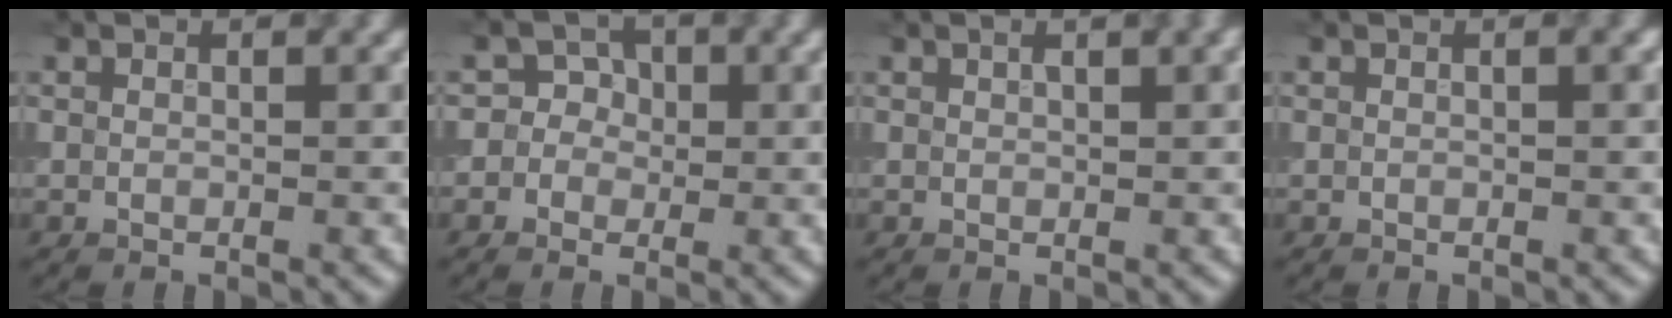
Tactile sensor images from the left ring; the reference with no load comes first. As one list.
[{"total": 3.3, "force": [-0.1, 3.3, 0.8], "torque": [0.020, 0.020, -0.025]}, {"total": 1.5, "force": [0.8, 0.3, 1.2], "torque": [-0.015, 0.005, 0.014]}, {"total": 0.6, "force": [0.1, 0.1, 0.6], "torque": [-0.009, 0.004, 0.001]}]